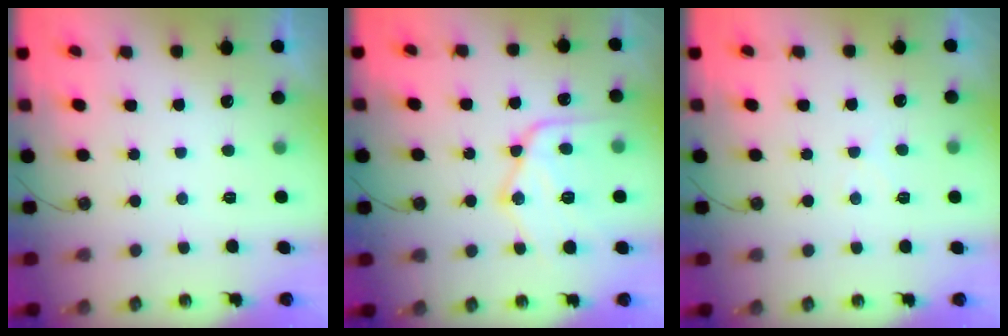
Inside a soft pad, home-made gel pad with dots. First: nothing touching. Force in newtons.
{"total": 17.2, "press": 17.1, "slide": 1.7}
{"total": 3.6, "press": 3.5, "slide": 0.5}